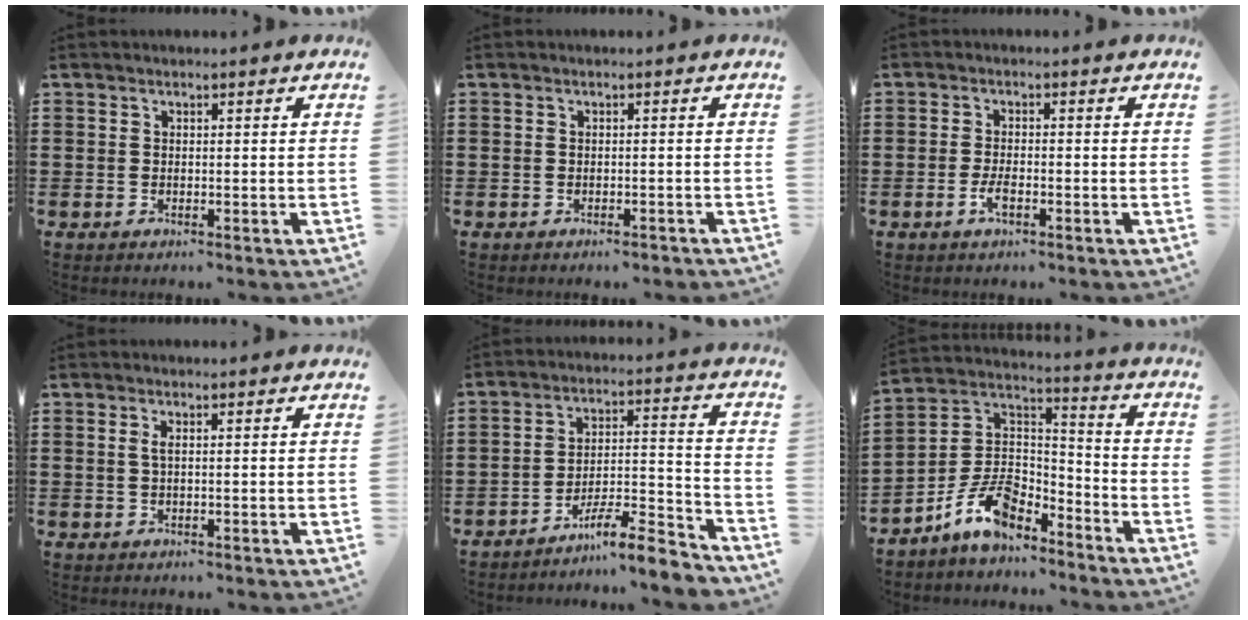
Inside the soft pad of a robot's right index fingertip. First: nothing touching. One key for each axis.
{"total": 0.8, "fx": -0.6, "fy": 0.1, "fz": 0.4, "tx": -0.010, "ty": -0.003, "tz": -0.012}
{"total": 2.8, "fx": -1.3, "fy": 0.8, "fz": 2.3, "tx": -0.055, "ty": -0.006, "tz": -0.027}
{"total": 1.2, "fx": 0.2, "fy": 0.2, "fz": 1.2, "tx": -0.023, "ty": 0.001, "tz": 0.002}
{"total": 8.6, "fx": -7.6, "fy": 1.1, "fz": 4.0, "tx": -0.055, "ty": 0.017, "tz": -0.143}
{"total": 9.9, "fx": -7.0, "fy": 4.7, "fz": 5.2, "tx": -0.121, "ty": 0.010, "tz": -0.138}